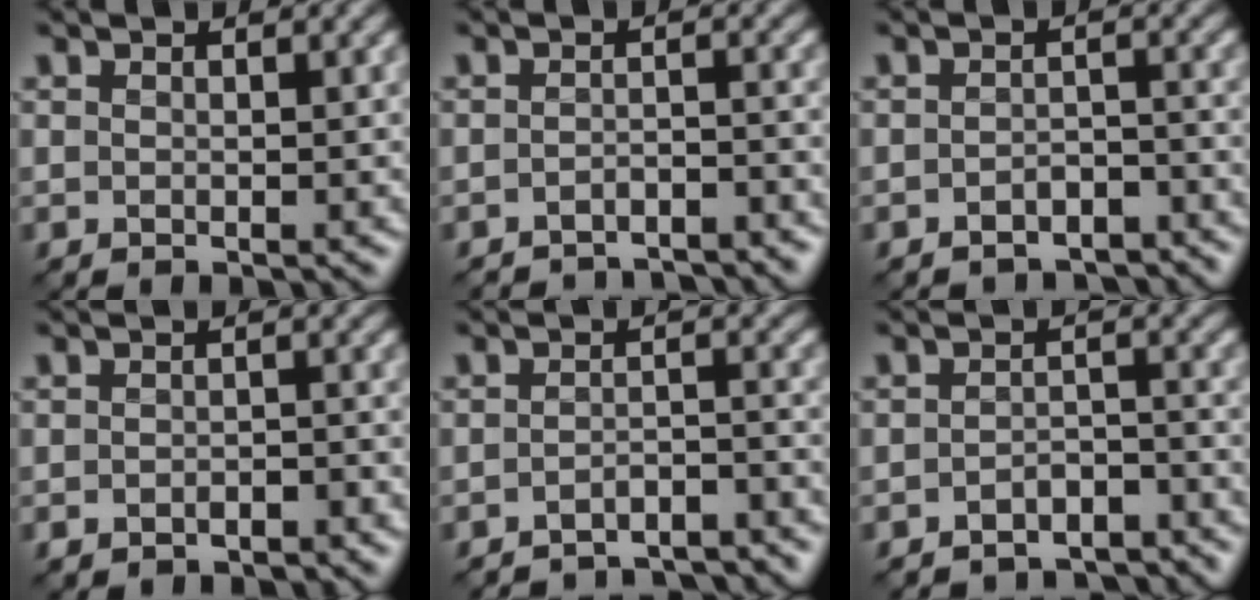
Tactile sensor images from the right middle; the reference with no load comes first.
{"total": 4.7, "force": [-4.6, 0.3, 0.5], "torque": [-0.012, -0.008, -0.070]}
{"total": 3.4, "force": [-3.2, 1.0, 0.6], "torque": [-0.010, -0.001, -0.048]}
{"total": 1.6, "force": [-1.2, 0.8, 0.7], "torque": [-0.015, 0.003, -0.021]}
{"total": 5.8, "force": [-5.7, 0.8, 1.1], "torque": [-0.020, -0.011, -0.078]}
{"total": 4.5, "force": [-4.3, 1.1, 0.7], "torque": [-0.009, -0.006, -0.063]}